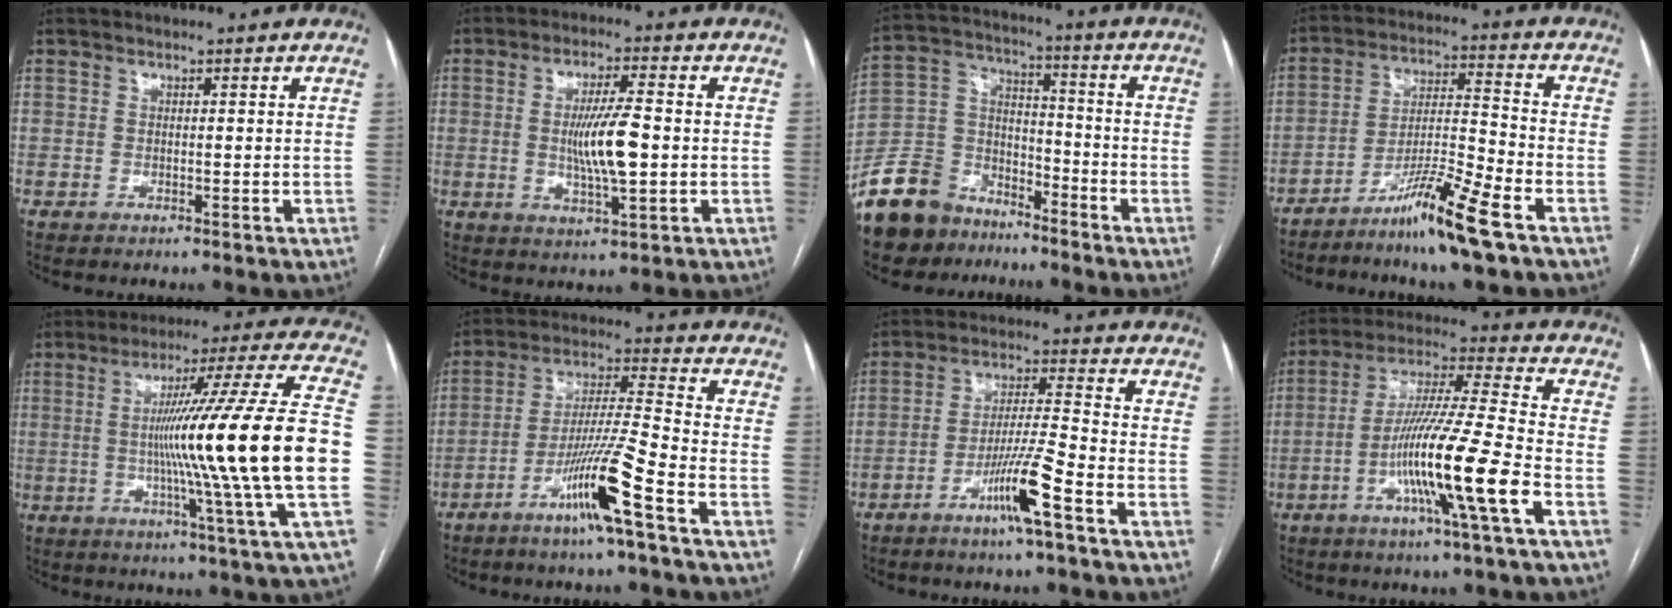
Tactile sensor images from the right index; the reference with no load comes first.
{"total": 8.5, "force": [-0.5, 1.1, 8.4], "torque": [-0.156, -0.005, -0.009]}
{"total": 12.4, "force": [-9.4, 7.4, 3.2], "torque": [-0.083, 0.035, -0.175]}
{"total": 10.7, "force": [-7.2, -0.9, 7.8], "torque": [-0.145, -0.019, -0.133]}
{"total": 24.1, "force": [-2.3, -2.6, 23.9], "torque": [-0.325, -0.008, -0.059]}
{"total": 12.0, "force": [-6.4, -1.2, 10.1], "torque": [-0.191, -0.011, -0.125]}
{"total": 9.0, "force": [-4.8, -0.8, 7.5], "torque": [-0.143, -0.005, -0.091]}
{"total": 15.7, "force": [-5.6, -1.4, 14.6], "torque": [-0.271, -0.011, -0.108]}